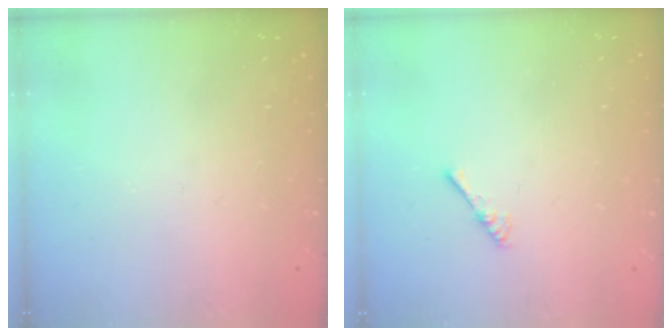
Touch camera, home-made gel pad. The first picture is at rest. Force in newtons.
{"total": 1.8, "press": 1.7, "slide": 0.4}